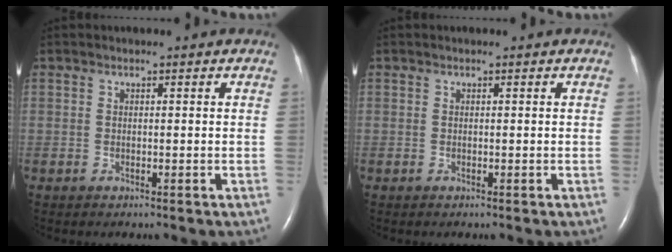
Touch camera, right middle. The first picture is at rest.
{"total": 0.0}